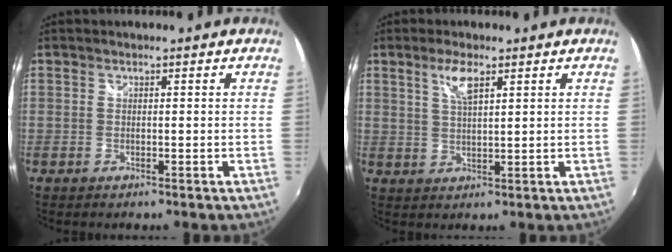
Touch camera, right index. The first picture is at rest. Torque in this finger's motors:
{"motor_torque": [0.10, 0.08, 0.14, 0.08]}